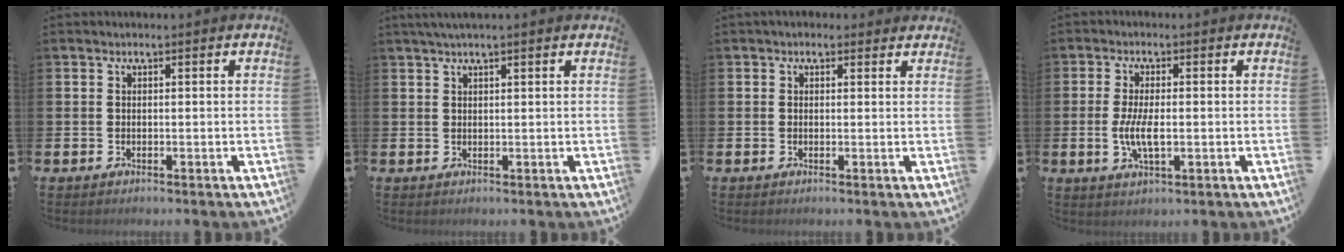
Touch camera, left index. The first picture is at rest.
{"total": 1.8, "force": [1.4, -0.1, 1.0], "torque": [-0.018, 0.002, 0.024]}
{"total": 1.0, "force": [0.7, 0.6, 0.3], "torque": [-0.002, 0.008, 0.012]}
{"total": 4.6, "force": [-0.4, 1.8, 4.2], "torque": [-0.084, 0.001, -0.010]}